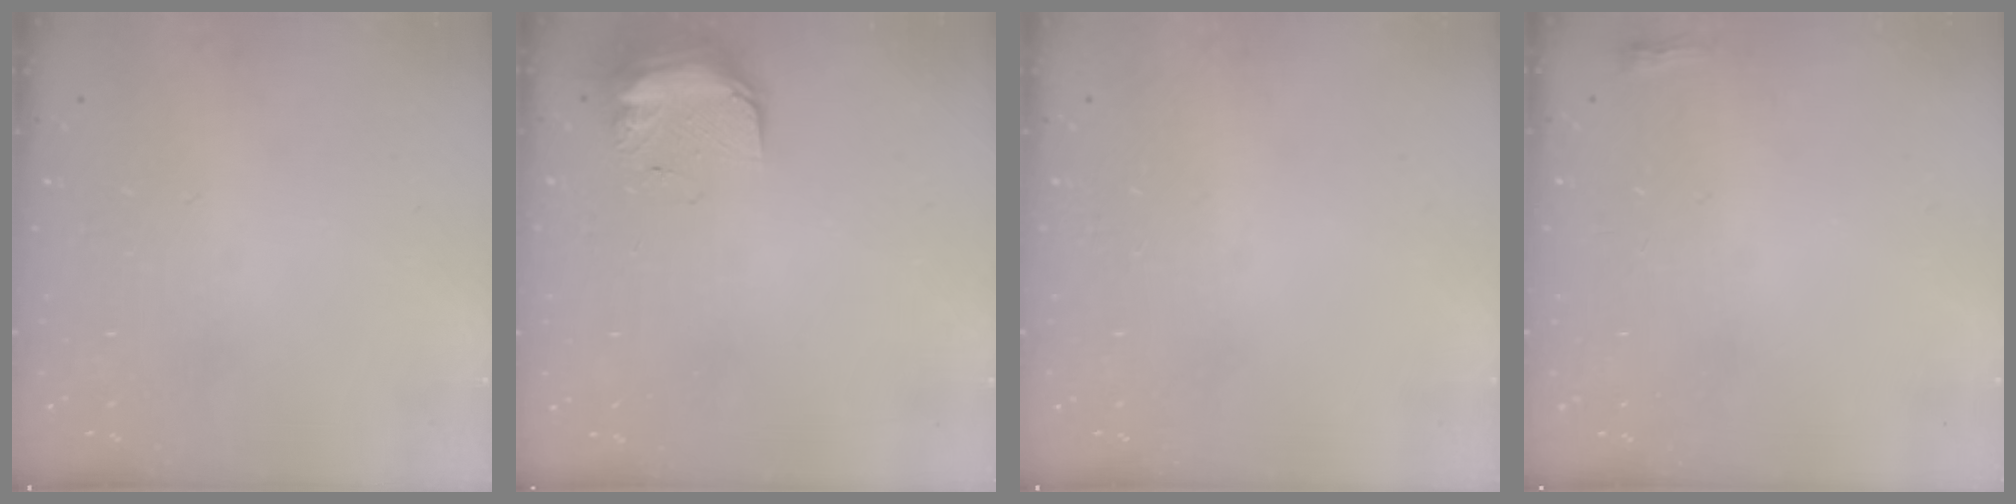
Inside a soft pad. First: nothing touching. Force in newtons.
{"total": 11.2, "press": 9.8, "slide": 5.5}
{"total": 0.0}
{"total": 2.2, "press": 2.2, "slide": 0.6}